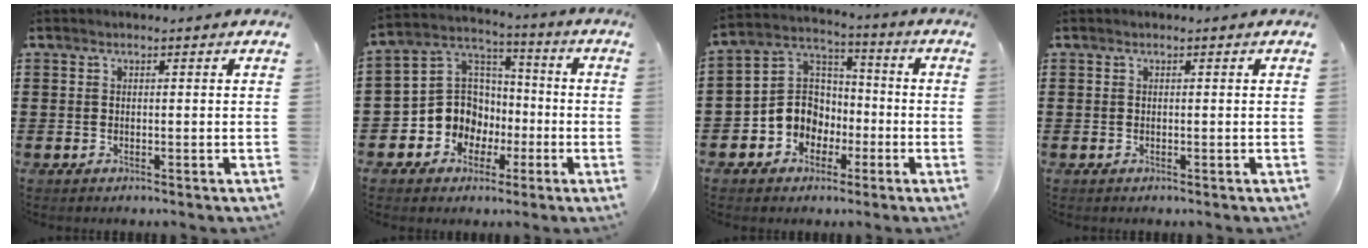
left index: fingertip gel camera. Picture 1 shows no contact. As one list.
[{"total": 9.7, "force": [-2.7, 9.0, 2.4], "torque": [-0.099, 0.003, -0.050]}, {"total": 7.8, "force": [-2.4, 7.2, 1.7], "torque": [-0.070, 0.009, -0.049]}, {"total": 0.0}]